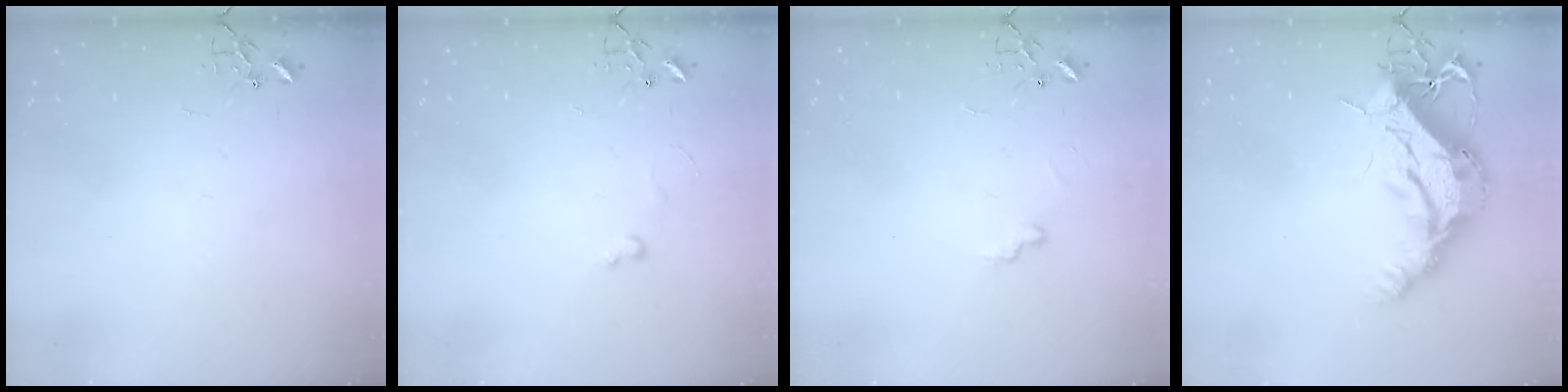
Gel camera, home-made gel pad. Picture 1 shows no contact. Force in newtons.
{"total": 4.2, "press": 4.2, "slide": 0.6}
{"total": 5.9, "press": 5.8, "slide": 0.6}
{"total": 20.3, "press": 20.2, "slide": 2.1}